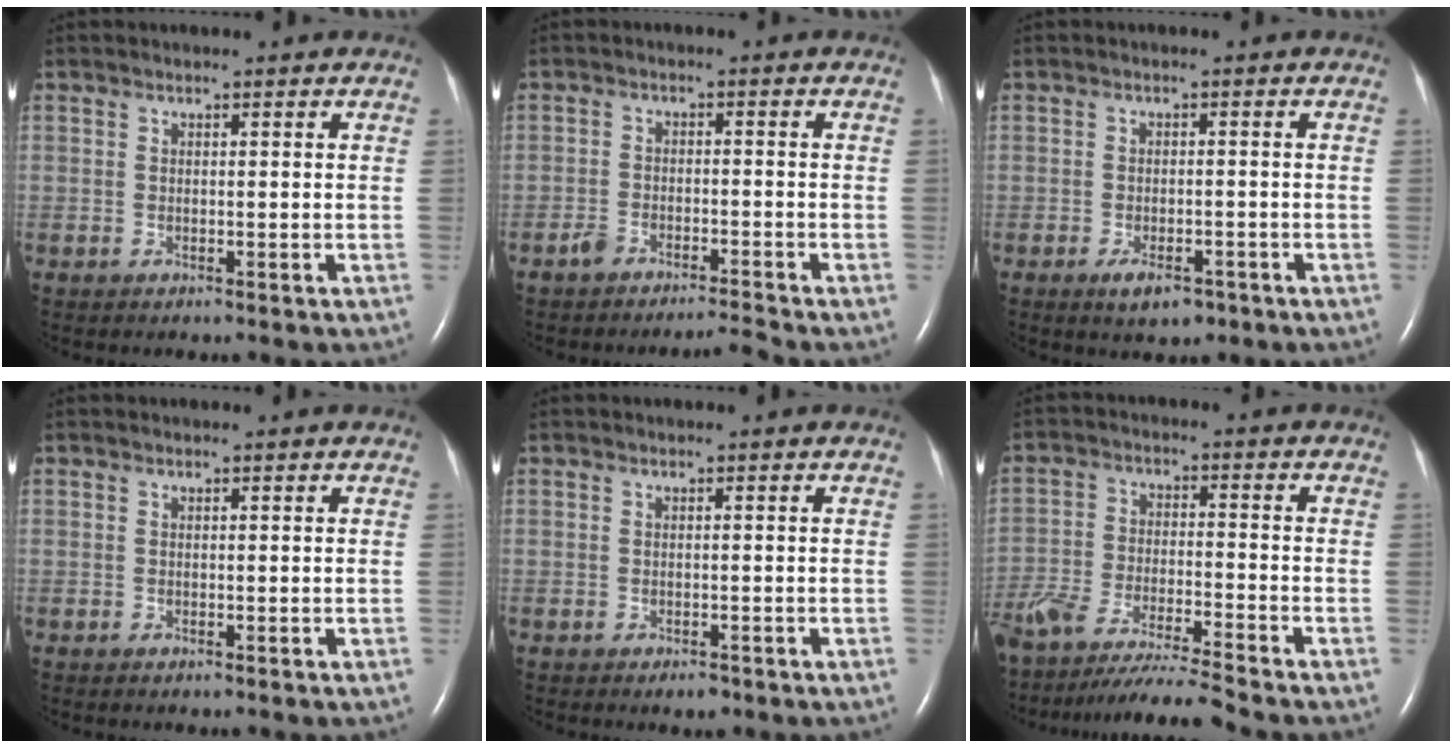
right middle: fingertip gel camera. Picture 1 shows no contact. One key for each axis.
{"total": 3.1, "fx": -2.9, "fy": 0.0, "fz": 1.0, "tx": -0.027, "ty": -0.007, "tz": -0.052}
{"total": 3.7, "fx": -2.3, "fy": 1.6, "fz": 2.4, "tx": -0.043, "ty": -0.002, "tz": -0.030}
{"total": 0.0}
{"total": 1.3, "fx": -0.9, "fy": 0.6, "fz": 0.8, "tx": -0.012, "ty": -0.001, "tz": -0.008}
{"total": 14.0, "fx": -12.7, "fy": -1.3, "fz": 5.8, "tx": -0.105, "ty": -0.021, "tz": -0.224}